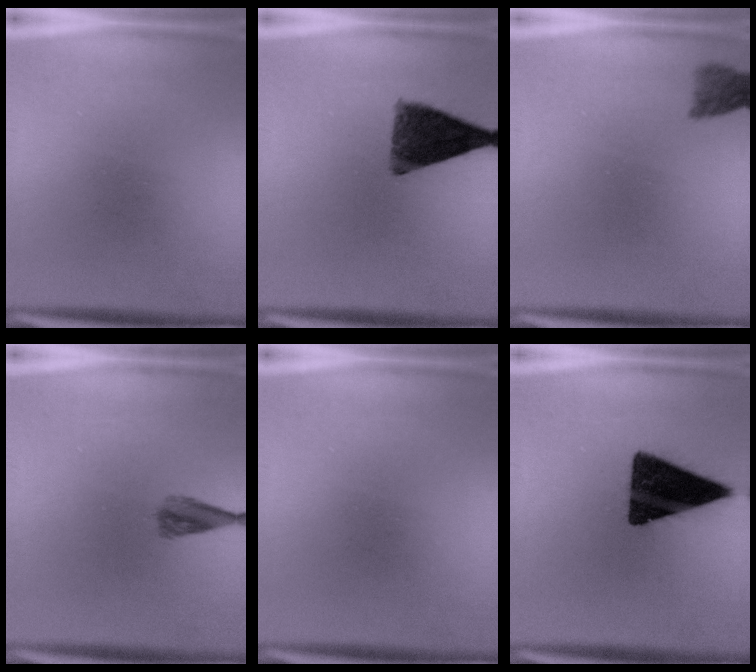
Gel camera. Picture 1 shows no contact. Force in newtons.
{"total": 10.5}
{"total": 2.5}
{"total": 2.5}
{"total": 0.0}
{"total": 16.3}